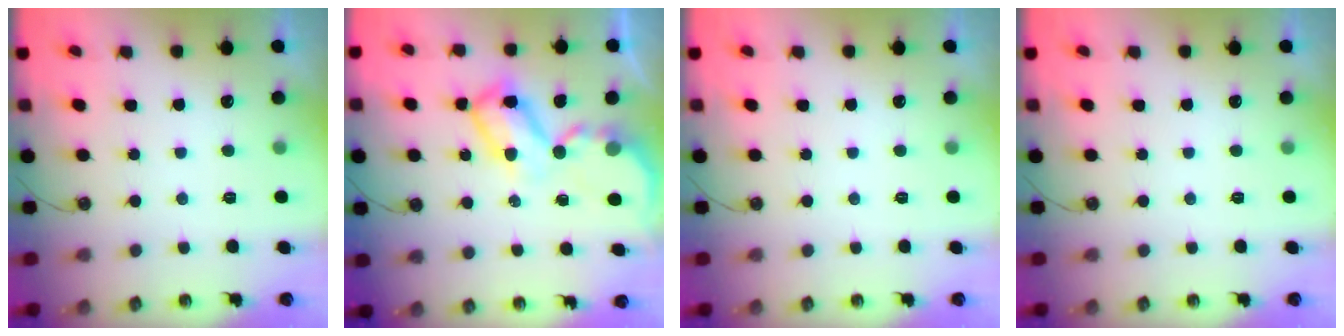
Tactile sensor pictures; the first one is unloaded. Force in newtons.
{"total": 10.4, "press": 10.3, "slide": 0.8}
{"total": 0.0}
{"total": 0.0}